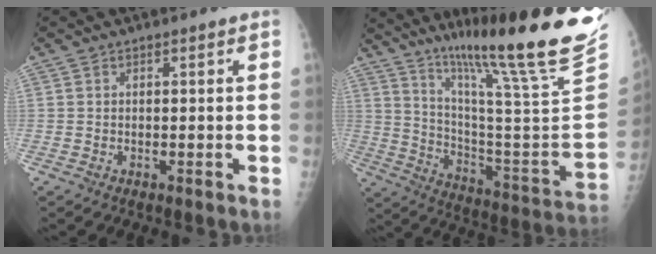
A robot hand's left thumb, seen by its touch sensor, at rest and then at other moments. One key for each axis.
{"total": 30.6, "fx": 22.8, "fy": 1.2, "fz": 20.4, "tx": -0.302, "ty": -0.143, "tz": 0.342}